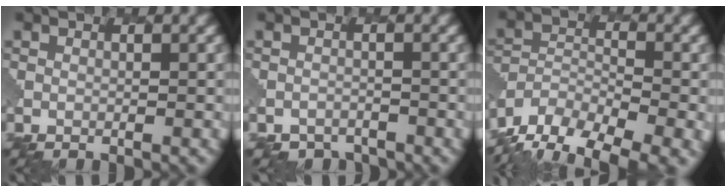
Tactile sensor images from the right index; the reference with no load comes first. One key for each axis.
{"total": 2.9, "fx": -2.6, "fy": 1.1, "fz": -0.5, "tx": 0.011, "ty": -0.002, "tz": -0.037}
{"total": 11.0, "fx": -8.6, "fy": 4.9, "fz": 4.9, "tx": -0.082, "ty": -0.015, "tz": -0.134}